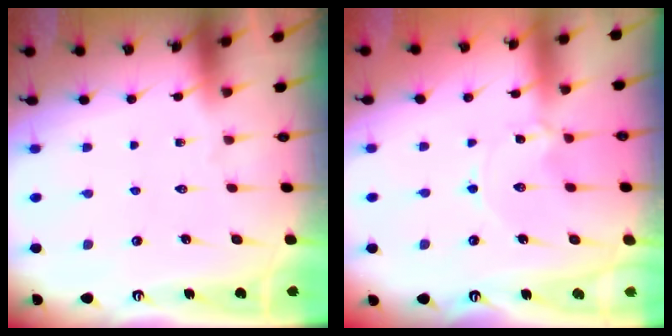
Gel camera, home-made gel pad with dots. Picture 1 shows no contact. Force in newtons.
{"total": 1.4, "press": 1.4, "slide": 0.1}